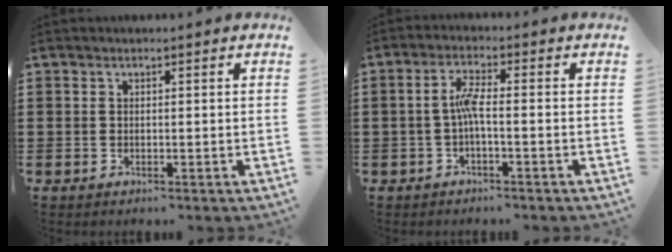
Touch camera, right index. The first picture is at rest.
{"total": 3.7, "force": [-0.8, 0.5, 3.6], "torque": [-0.076, -0.001, -0.019]}